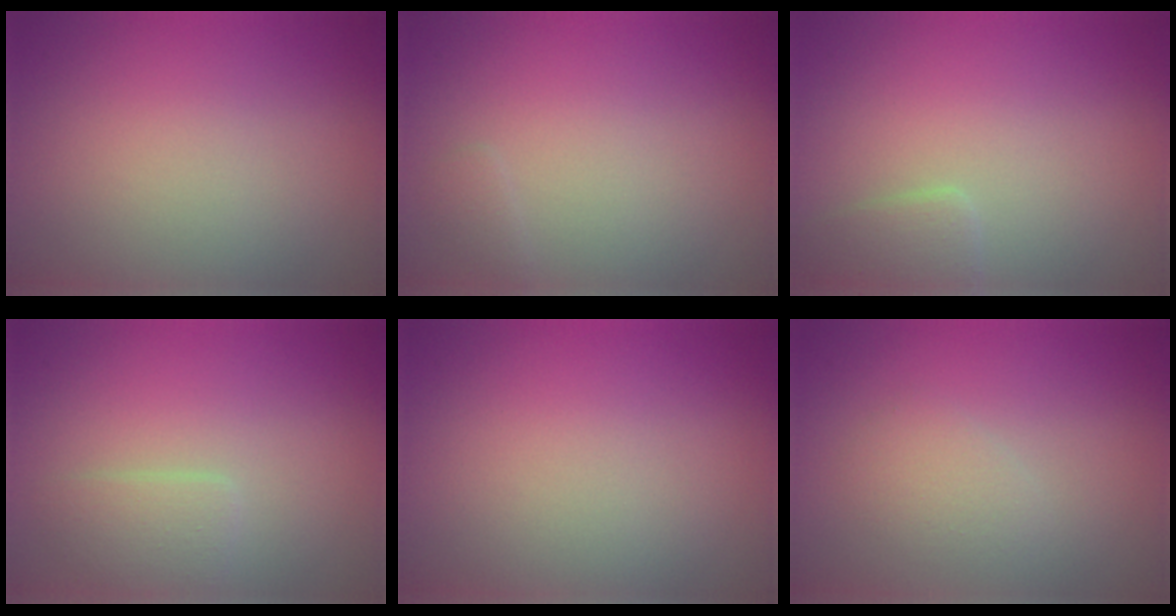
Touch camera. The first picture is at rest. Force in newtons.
{"total": 0.6, "press": 0.6, "slide": 0.0}
{"total": 1.7, "press": 1.7, "slide": 0.1}
{"total": 1.8, "press": 1.8, "slide": 0.0}
{"total": 0.0}
{"total": 1.6, "press": 1.6, "slide": 0.1}